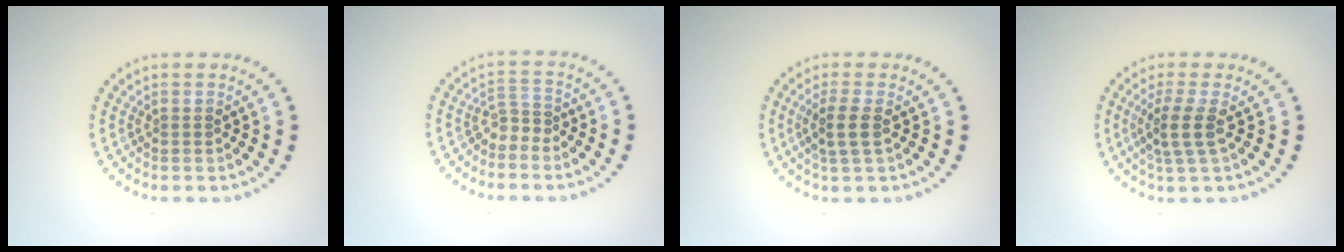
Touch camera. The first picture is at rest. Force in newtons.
{"total": 1.6, "press": 1.1, "slide": 1.1}
{"total": 2.3, "press": 2.1, "slide": 0.9}
{"total": 2.6, "press": 2.1, "slide": 1.4}